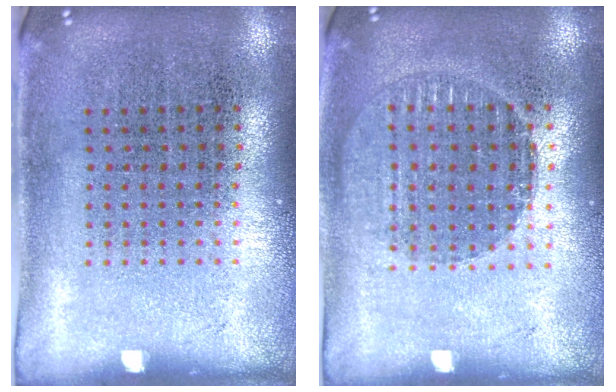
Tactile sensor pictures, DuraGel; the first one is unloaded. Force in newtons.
{"total": 1.4, "press": 1.3, "slide": 0.6}